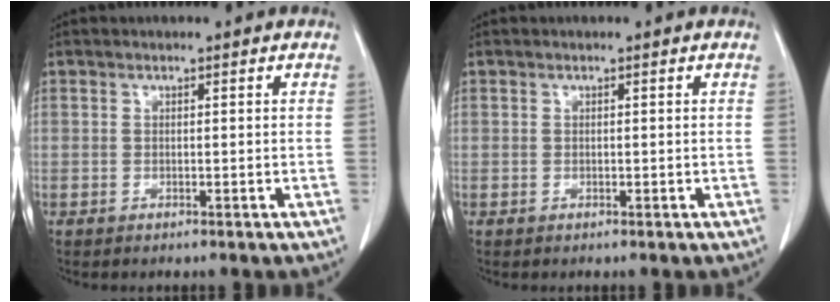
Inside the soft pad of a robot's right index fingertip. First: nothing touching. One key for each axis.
{"total": 0.0}